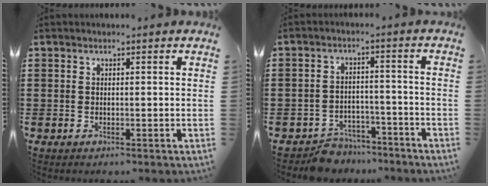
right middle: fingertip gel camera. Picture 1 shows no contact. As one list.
[{"total": 5.1, "force": [-4.9, 1.4, 0.0], "torque": [-0.009, 0.009, -0.104]}]